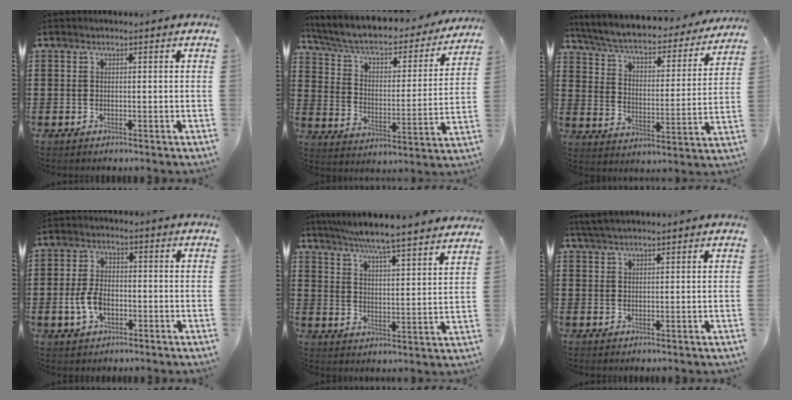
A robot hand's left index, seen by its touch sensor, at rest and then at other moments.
{"total": 5.7, "force": [4.6, 1.6, 2.9], "torque": [-0.079, -0.039, 0.075]}
{"total": 4.9, "force": [4.3, 0.5, 2.2], "torque": [-0.064, -0.037, 0.067]}
{"total": 5.4, "force": [-1.4, 3.2, 4.1], "torque": [-0.101, -0.002, -0.031]}
{"total": 5.7, "force": [5.2, -1.1, 2.0], "torque": [-0.064, -0.042, 0.084]}
{"total": 2.2, "force": [2.0, 0.1, 1.0], "torque": [-0.023, 0.003, 0.038]}